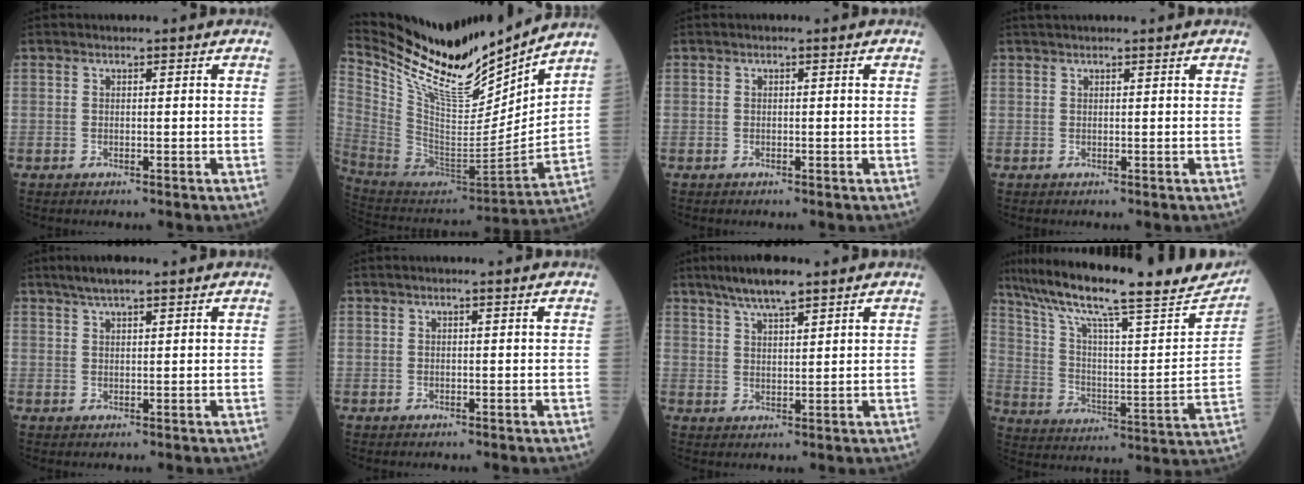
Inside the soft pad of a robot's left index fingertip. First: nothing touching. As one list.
[{"total": 21.1, "force": [18.9, 2.4, 9.1], "torque": [-0.177, -0.043, 0.335]}, {"total": 0.0}, {"total": 3.0, "force": [2.8, 0.0, 1.2], "torque": [-0.010, 0.031, 0.046]}, {"total": 4.0, "force": [3.2, 0.6, 2.4], "torque": [-0.050, 0.015, 0.059]}, {"total": 1.3, "force": [1.1, -0.2, 0.6], "torque": [-0.011, 0.008, 0.017]}, {"total": 6.4, "force": [5.0, 0.8, 3.9], "torque": [-0.078, 0.013, 0.090]}, {"total": 27.1, "force": [21.9, 4.0, 15.5], "torque": [-0.259, -0.005, 0.312]}]